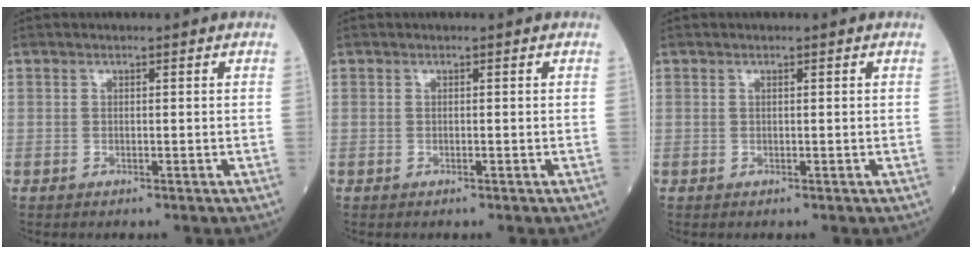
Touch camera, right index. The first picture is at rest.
{"total": 0.0}
{"total": 0.0}